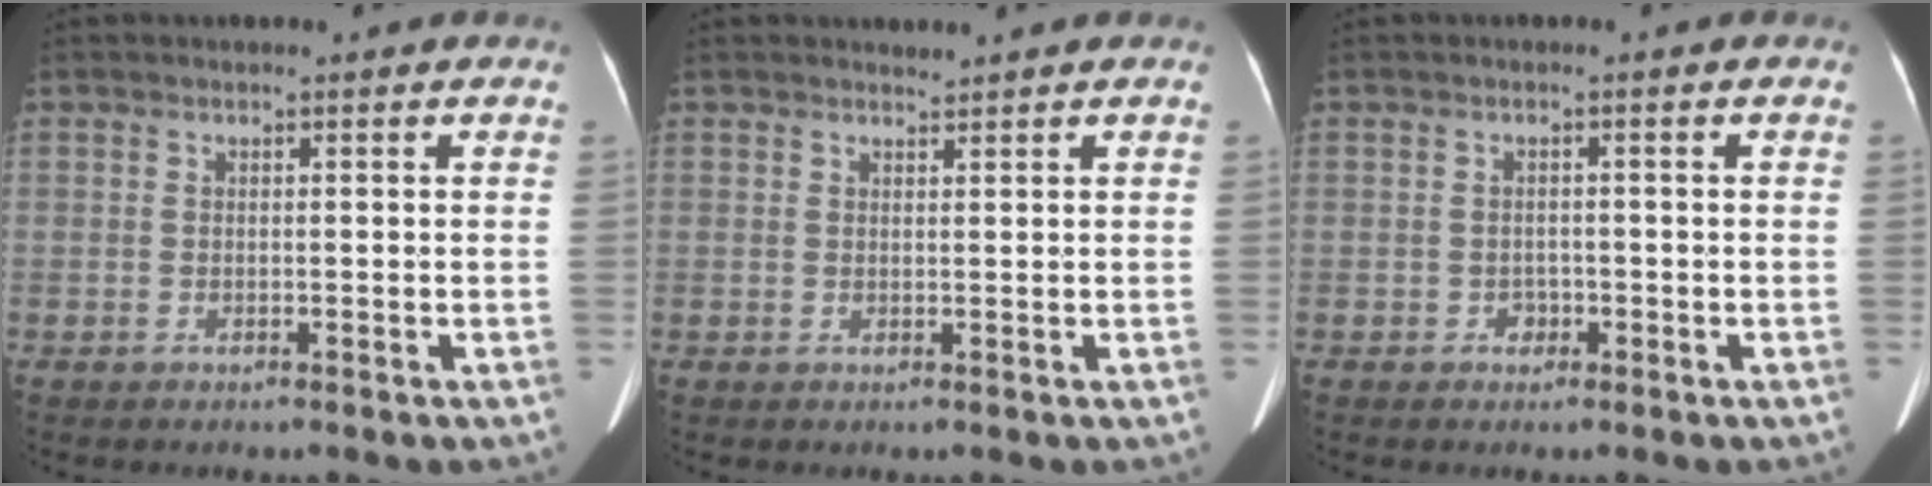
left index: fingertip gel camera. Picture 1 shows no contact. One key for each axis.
{"total": 0.8, "fx": 0.7, "fy": -0.2, "fz": -0.2, "tx": -0.007, "ty": -0.001, "tz": 0.015}
{"total": 1.4, "fx": -1.0, "fy": 1.0, "fz": 0.2, "tx": -0.004, "ty": -0.001, "tz": -0.014}